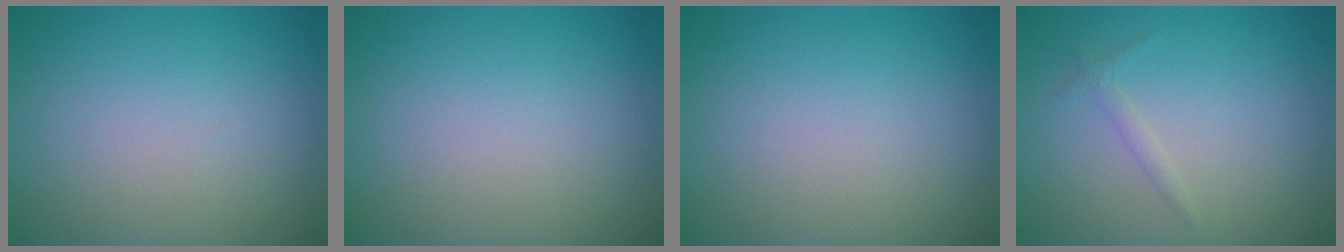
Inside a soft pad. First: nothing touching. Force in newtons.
{"total": 0.0}
{"total": 0.0}
{"total": 0.8, "press": 0.8, "slide": 0.0}